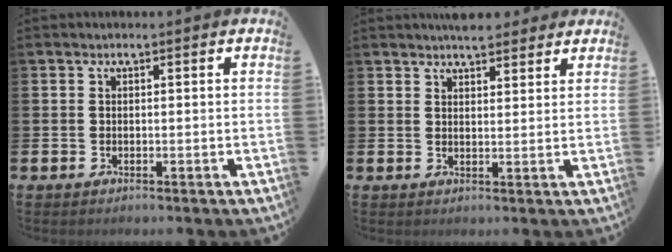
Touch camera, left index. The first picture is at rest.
{"total": 3.9, "force": [3.8, 0.9, 0.3], "torque": [-0.002, -0.018, 0.069]}